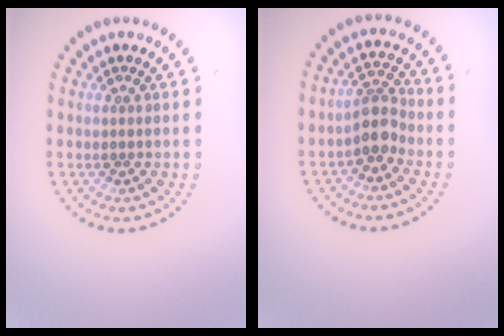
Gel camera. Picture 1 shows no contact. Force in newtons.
{"total": 2.7, "press": 2.2, "slide": 1.5}